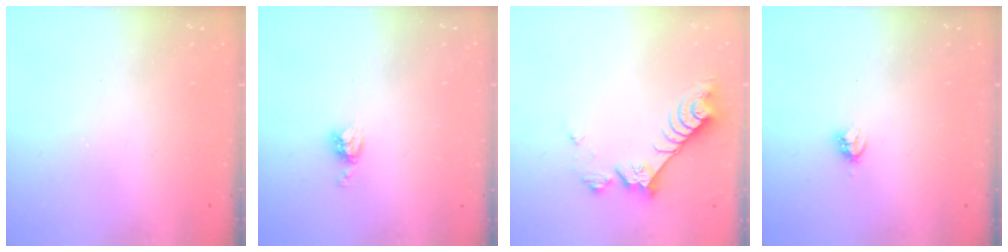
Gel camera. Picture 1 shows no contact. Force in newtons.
{"total": 4.9, "press": 4.9, "slide": 0.1}
{"total": 9.6, "press": 9.6, "slide": 0.6}
{"total": 3.6, "press": 3.5, "slide": 0.5}